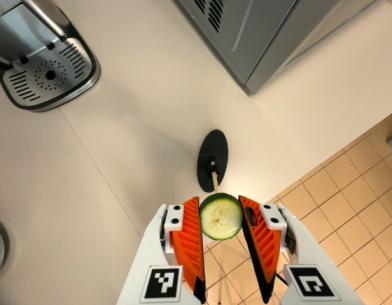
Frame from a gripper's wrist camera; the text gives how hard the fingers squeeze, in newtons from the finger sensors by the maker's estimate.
{"total": 8.2, "left": 8.0, "right": 8.4}